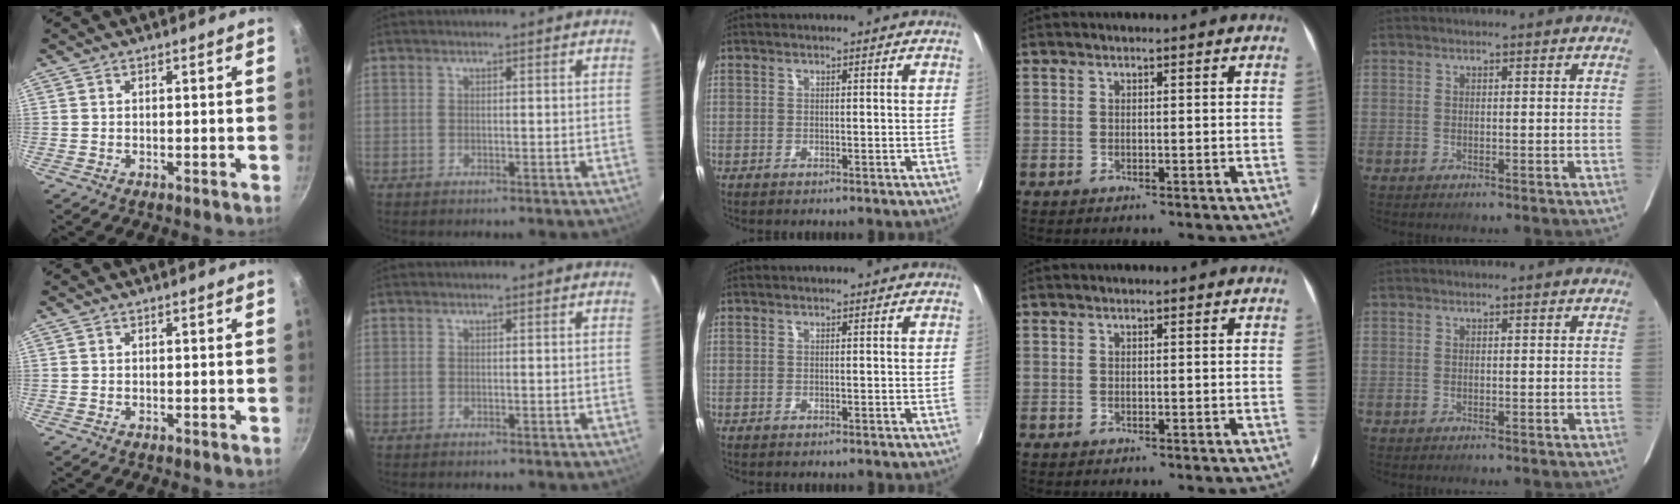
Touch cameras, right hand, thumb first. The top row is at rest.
{}